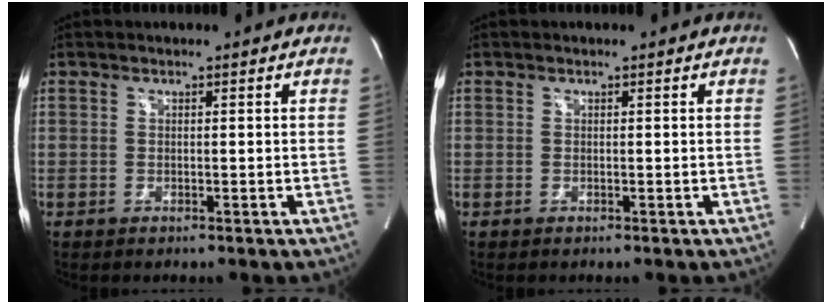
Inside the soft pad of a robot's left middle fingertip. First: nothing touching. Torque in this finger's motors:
{"motor_torque": [-0.02, -0.01, 0.01, 0.00]}